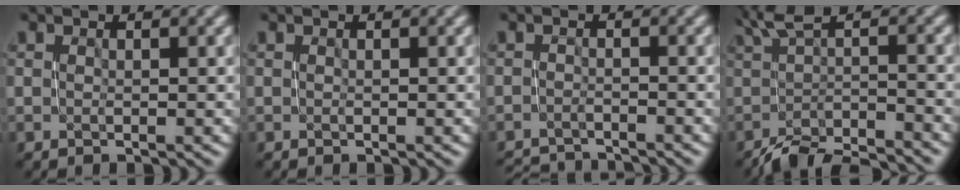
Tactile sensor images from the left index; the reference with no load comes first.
{"total": 0.0}
{"total": 2.8, "force": [-2.7, 0.2, 0.3], "torque": [0.004, -0.015, -0.051]}
{"total": 4.7, "force": [-2.8, 1.2, 3.6], "torque": [-0.049, -0.008, -0.052]}